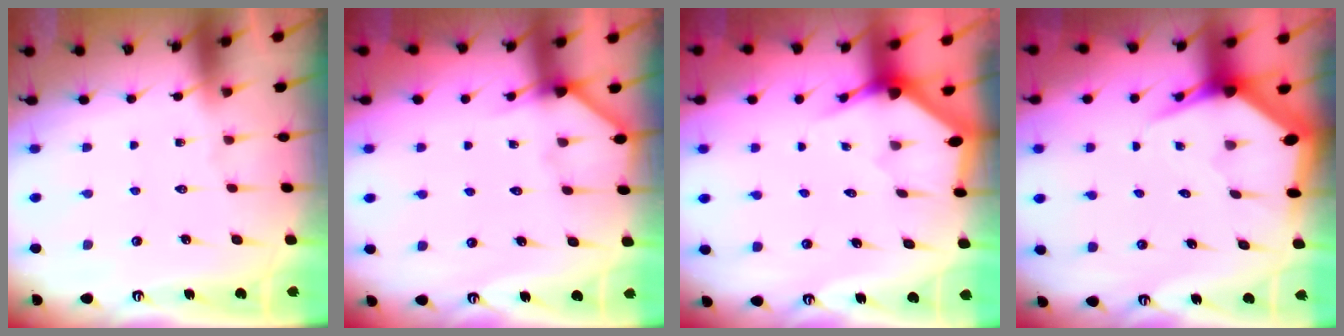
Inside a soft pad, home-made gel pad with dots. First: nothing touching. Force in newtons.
{"total": 4.2, "press": 4.2, "slide": 0.3}
{"total": 2.9, "press": 2.9, "slide": 0.2}
{"total": 5.7, "press": 5.7, "slide": 0.7}